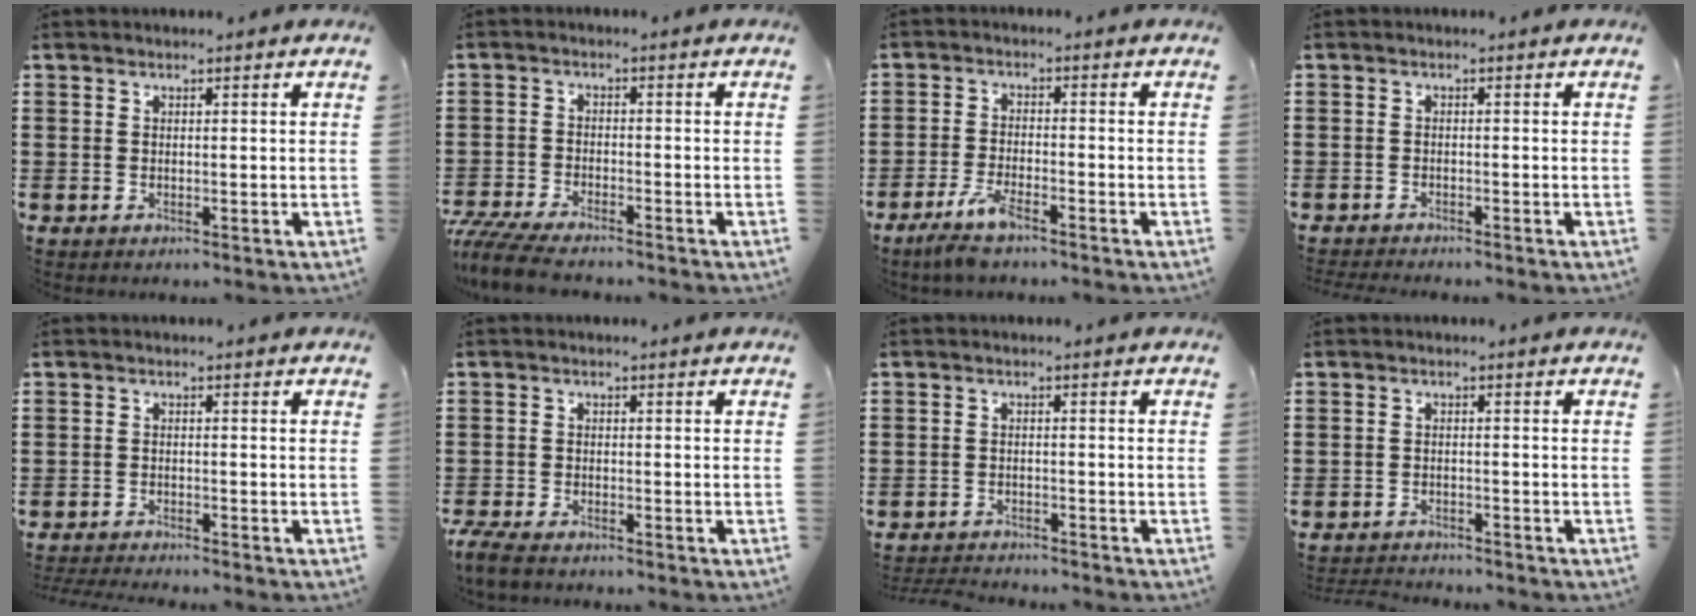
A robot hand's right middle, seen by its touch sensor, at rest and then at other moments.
{"total": 5.0, "force": [-4.6, 0.5, 1.8], "torque": [-0.054, -0.012, -0.095]}
{"total": 4.9, "force": [-3.6, 0.8, 3.2], "torque": [-0.078, -0.011, -0.073]}
{"total": 1.1, "force": [-1.1, 0.0, 0.1], "torque": [-0.004, 0.001, -0.022]}
{"total": 1.7, "force": [-1.7, 0.0, 0.2], "torque": [-0.005, 0.000, -0.035]}
{"total": 2.4, "force": [-2.2, 0.3, 1.0], "torque": [-0.038, -0.005, -0.050]}
{"total": 2.2, "force": [-2.2, 0.2, 0.0], "torque": [-0.006, -0.001, -0.047]}
{"total": 1.9, "force": [-1.9, 0.2, -0.1], "torque": [-0.005, -0.001, -0.041]}